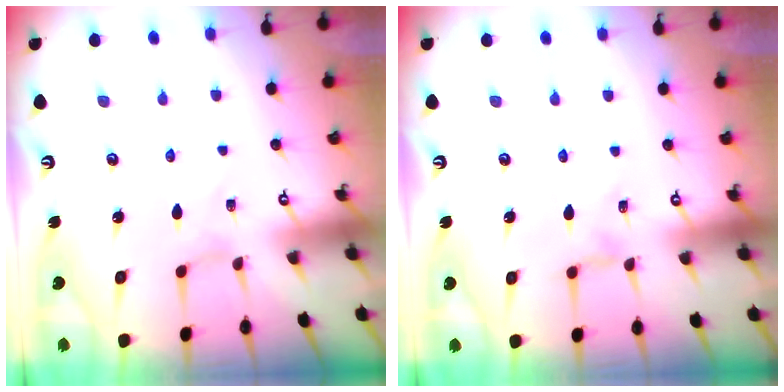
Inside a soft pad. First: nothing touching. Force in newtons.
{"total": 0.8, "press": 0.8, "slide": 0.3}